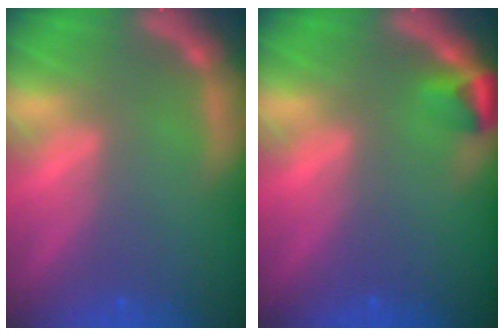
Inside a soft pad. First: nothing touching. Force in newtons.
{"total": 1.9}